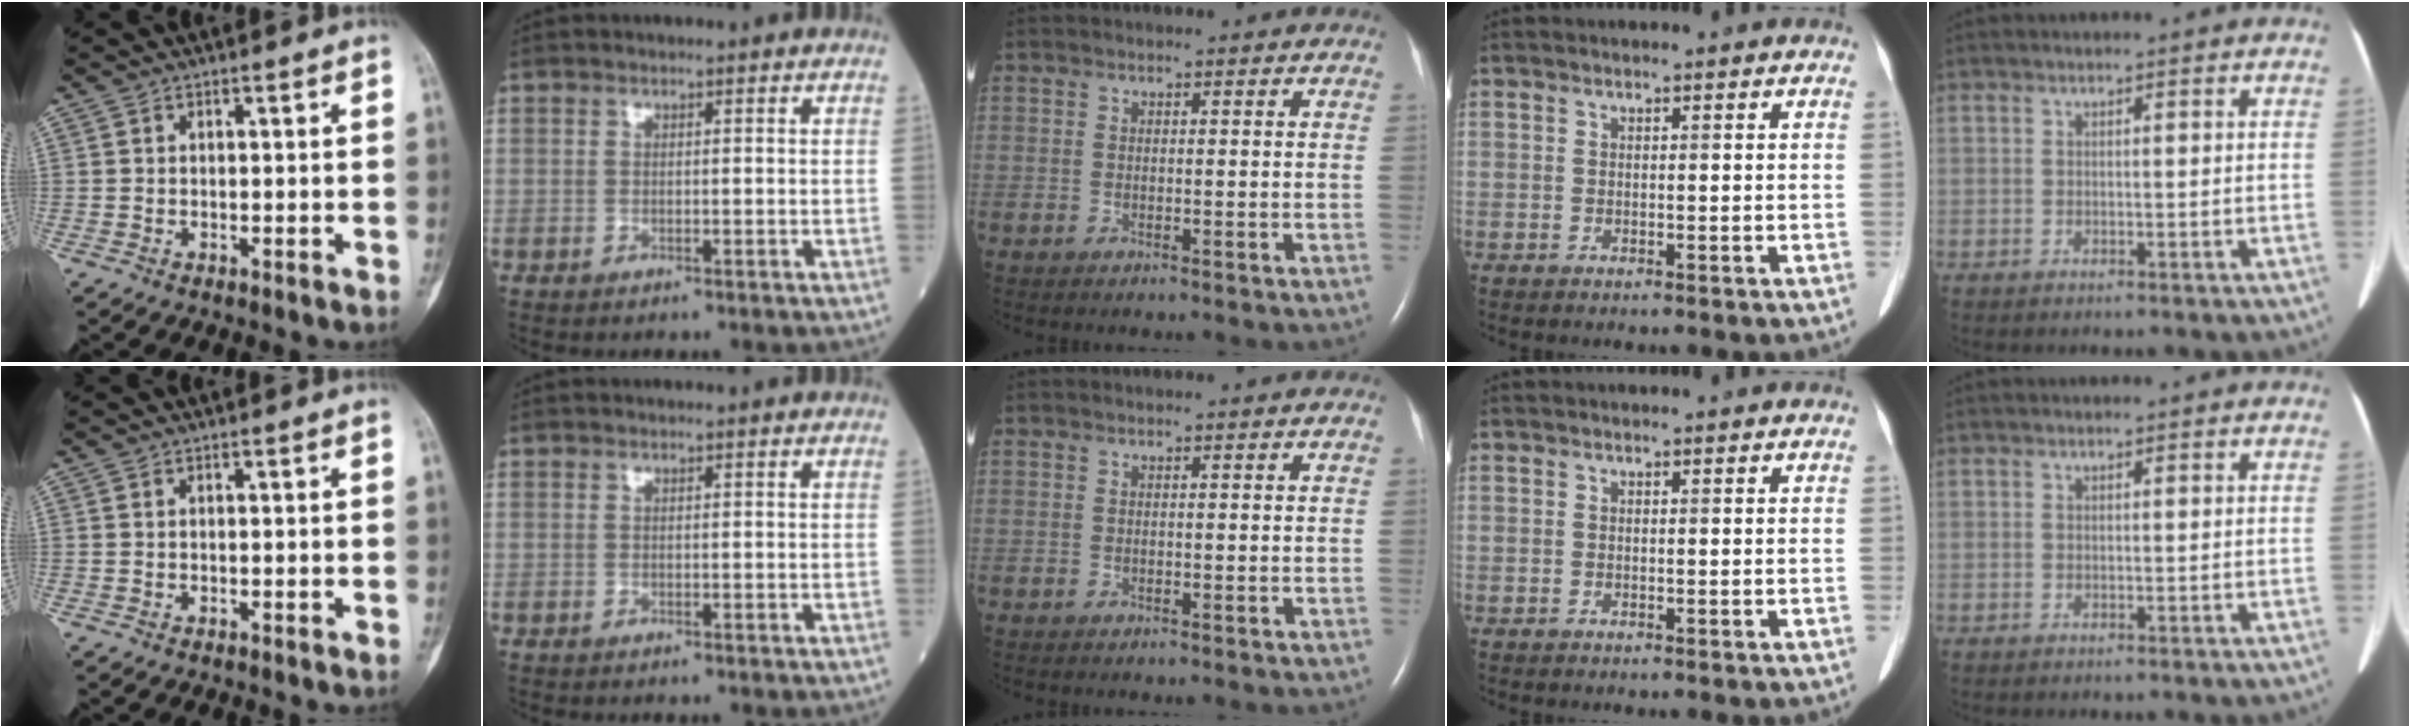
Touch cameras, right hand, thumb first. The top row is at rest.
{}